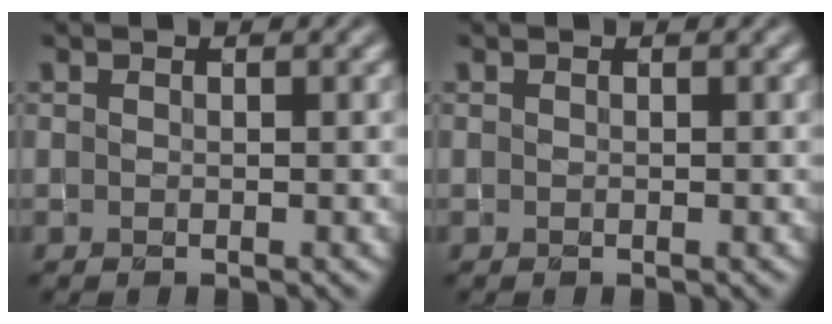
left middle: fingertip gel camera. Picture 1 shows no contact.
{"total": 0.0}